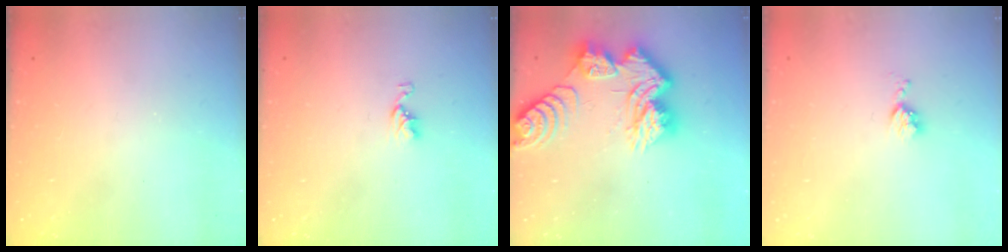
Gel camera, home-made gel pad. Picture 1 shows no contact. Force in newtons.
{"total": 3.3, "press": 3.3, "slide": 0.5}
{"total": 17.2, "press": 17.1, "slide": 1.7}
{"total": 4.3, "press": 4.3, "slide": 0.7}